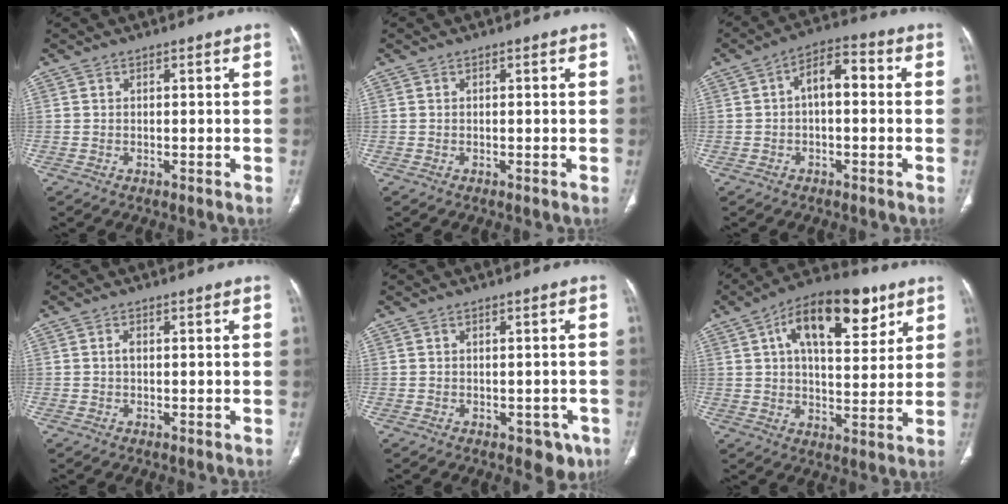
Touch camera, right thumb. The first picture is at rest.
{"total": 0.0}
{"total": 7.1, "force": [0.3, 3.8, 6.0], "torque": [-0.084, 0.030, -0.006]}
{"total": 1.0, "force": [-0.1, 0.6, 0.8], "torque": [-0.014, 0.002, -0.004]}
{"total": 4.5, "force": [-2.3, 2.8, 2.7], "torque": [-0.008, 0.009, -0.026]}
{"total": 18.3, "force": [8.3, 8.7, 13.8], "torque": [-0.180, -0.006, 0.129]}